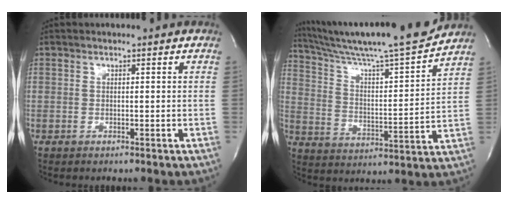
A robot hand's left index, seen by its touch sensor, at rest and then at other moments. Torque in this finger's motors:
{"motor_torque": [0.42, -0.45, 0.35, 0.12]}